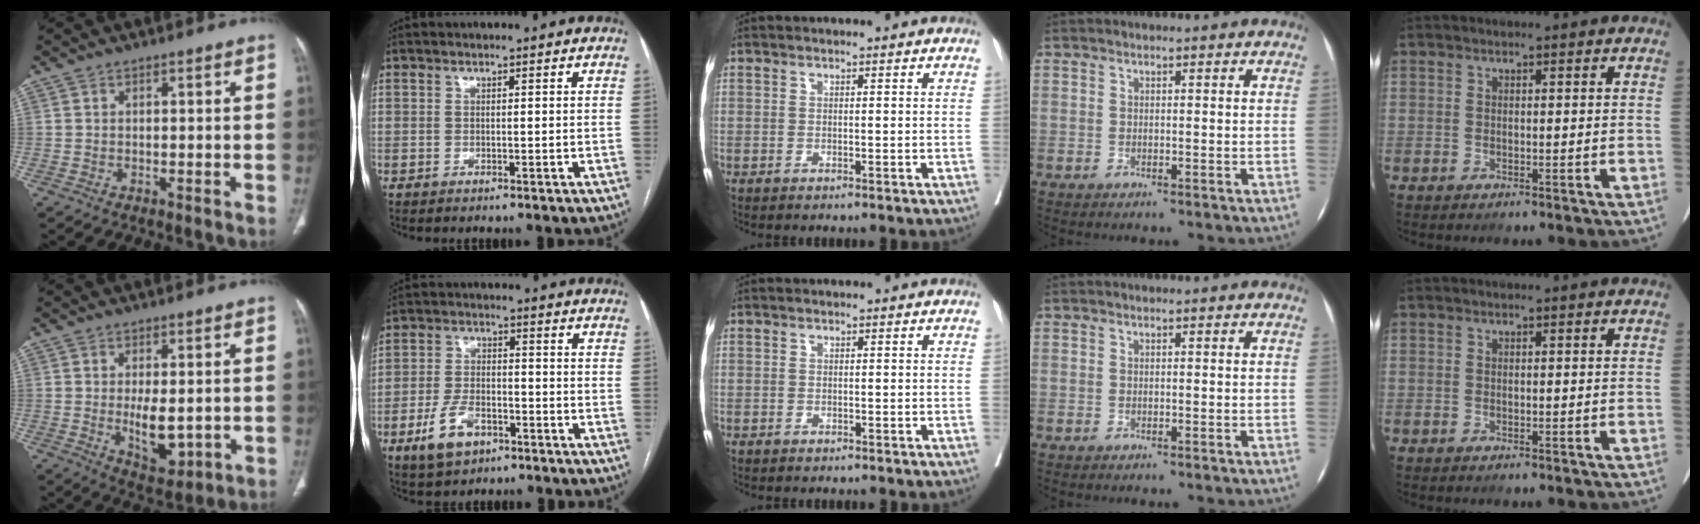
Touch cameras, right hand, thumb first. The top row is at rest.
{"thumb": {"total": 8.1, "force": [-0.7, 3.8, 7.1], "torque": [-0.100, -0.017, 0.002]}, "index": {"total": 7.6, "force": [-4.0, 4.2, 5.0], "torque": [-0.107, 0.005, -0.065]}}